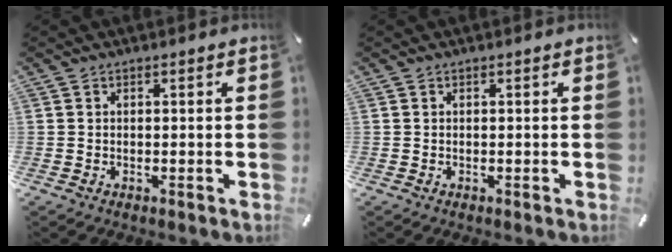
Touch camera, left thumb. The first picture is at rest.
{"total": 0.0}